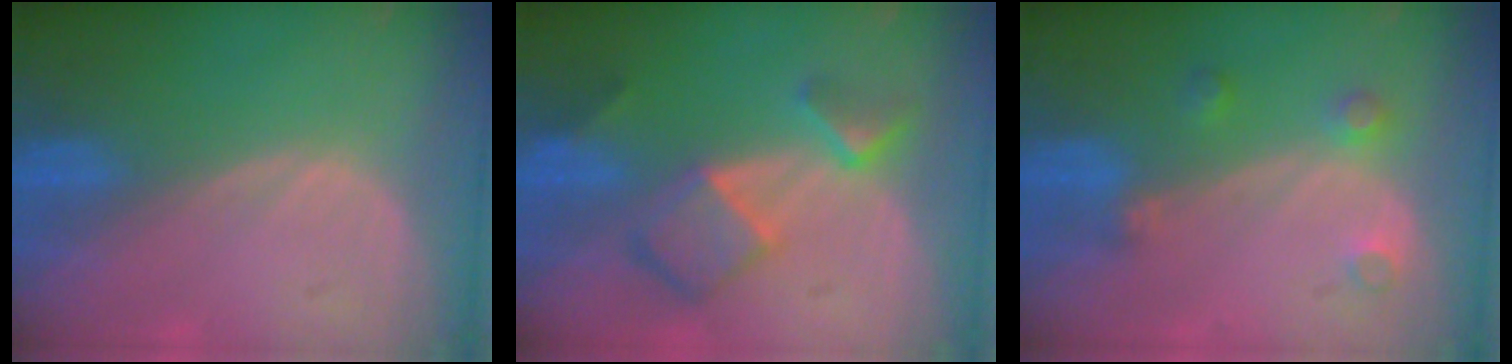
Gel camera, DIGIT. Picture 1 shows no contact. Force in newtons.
{"total": 7.6, "press": 6.6, "slide": 3.8}
{"total": 3.4, "press": 3.1, "slide": 1.3}